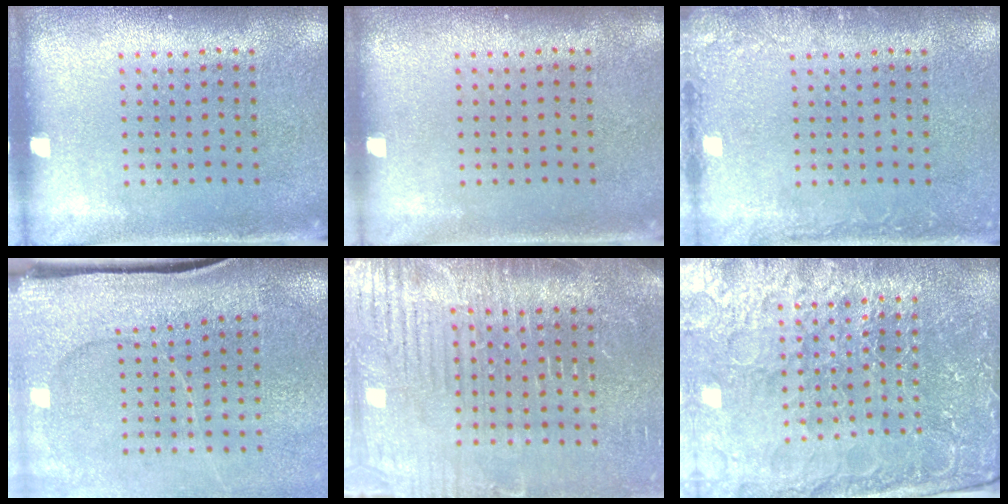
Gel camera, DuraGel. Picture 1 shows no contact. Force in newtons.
{"total": 0.0}
{"total": 1.7, "press": 1.7, "slide": 0.3}
{"total": 4.1, "press": 3.4, "slide": 2.4}
{"total": 4.1, "press": 3.8, "slide": 1.4}
{"total": 5.4, "press": 5.0, "slide": 2.1}